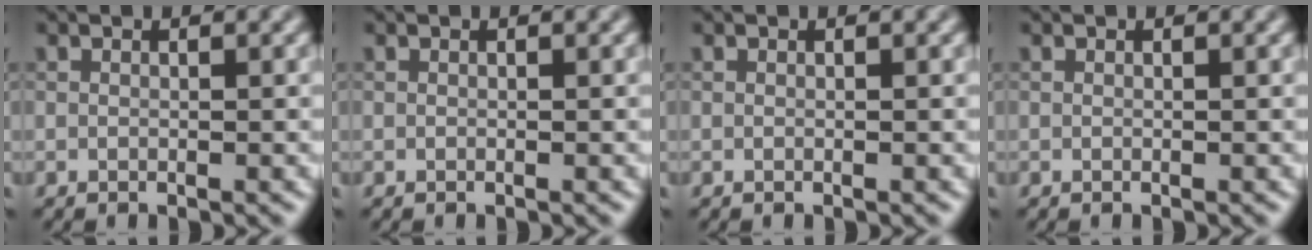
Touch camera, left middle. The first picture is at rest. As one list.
[{"total": 0.0}, {"total": 0.0}, {"total": 0.0}]